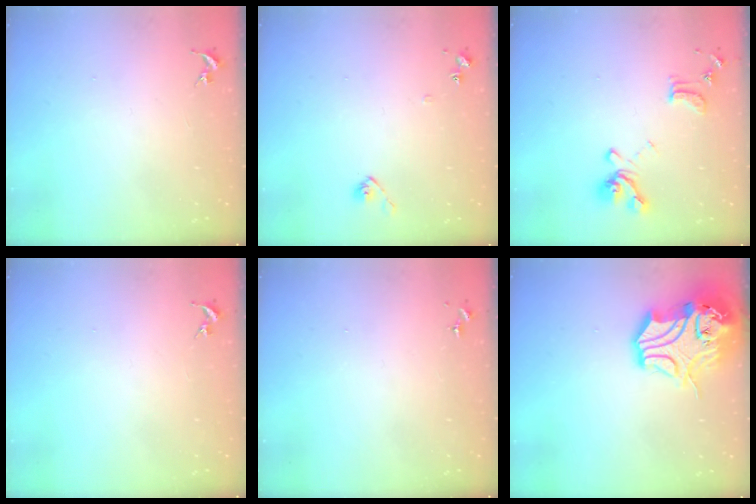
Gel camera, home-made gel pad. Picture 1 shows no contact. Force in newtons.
{"total": 5.4, "press": 5.4, "slide": 0.4}
{"total": 14.3, "press": 14.2, "slide": 1.4}
{"total": 0.0}
{"total": 0.0}
{"total": 16.7, "press": 16.5, "slide": 2.4}